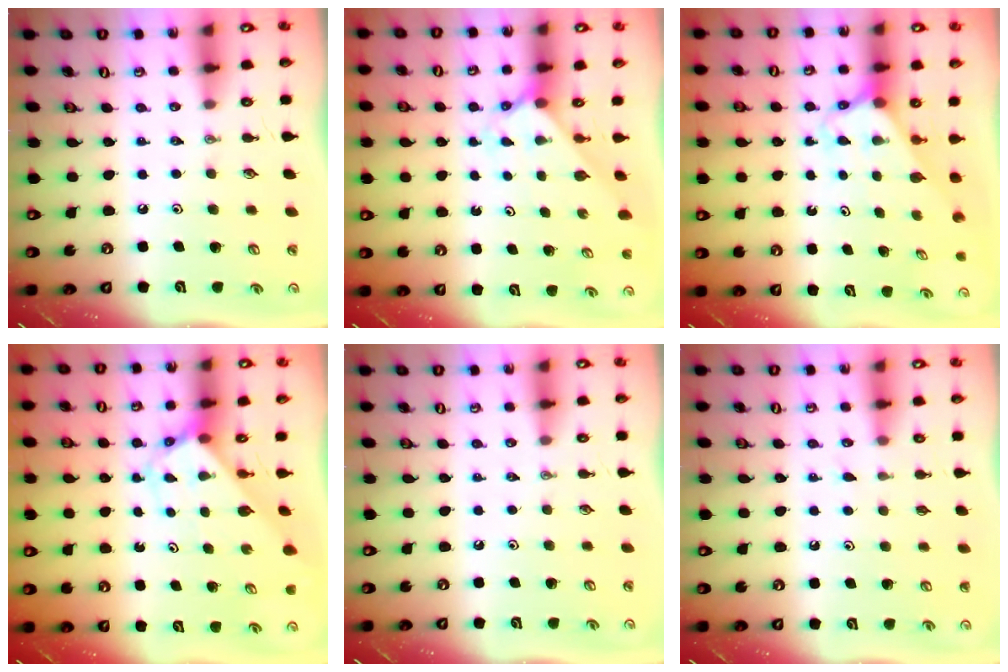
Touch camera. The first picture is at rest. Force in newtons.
{"total": 2.4, "press": 2.4, "slide": 0.1}
{"total": 2.7, "press": 2.7, "slide": 0.1}
{"total": 2.7, "press": 2.7, "slide": 0.1}
{"total": 0.0}
{"total": 5.5, "press": 5.5, "slide": 0.5}